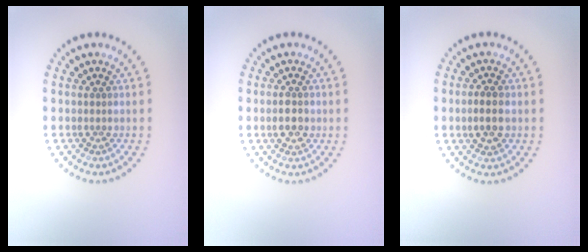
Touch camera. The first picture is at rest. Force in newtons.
{"total": 1.8, "press": 1.8, "slide": 0.2}
{"total": 2.6, "press": 2.6, "slide": 0.1}